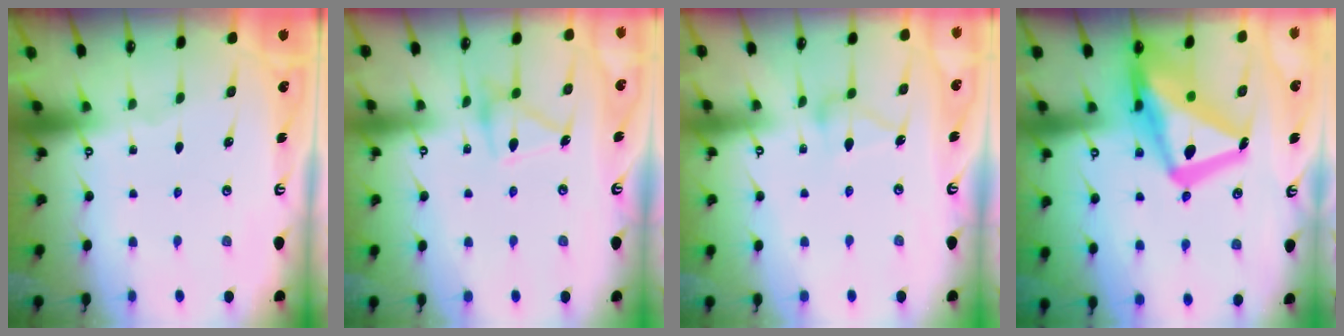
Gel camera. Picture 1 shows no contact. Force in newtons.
{"total": 12.8, "press": 12.8, "slide": 1.0}
{"total": 10.6, "press": 10.6, "slide": 0.6}
{"total": 22.5, "press": 22.4, "slide": 2.1}